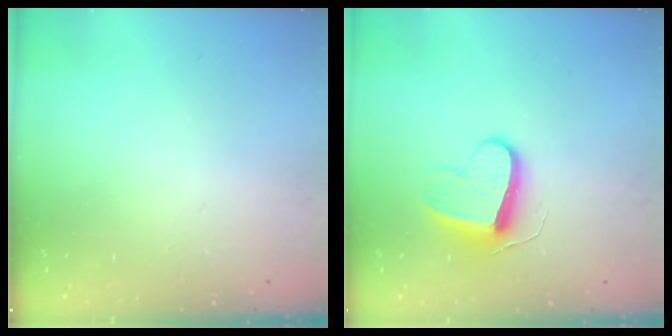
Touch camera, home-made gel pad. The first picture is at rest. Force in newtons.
{"total": 9.6, "press": 9.5, "slide": 0.6}